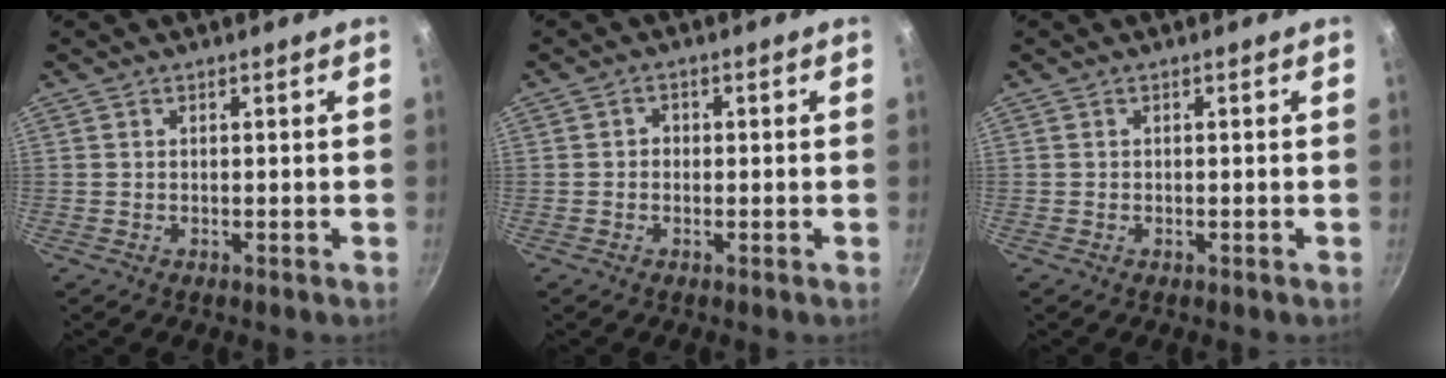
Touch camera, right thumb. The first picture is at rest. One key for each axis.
{"total": 1.5, "fx": -0.2, "fy": 1.3, "fz": 0.6, "tx": -0.004, "ty": 0.004, "tz": -0.007}
{"total": 0.0}